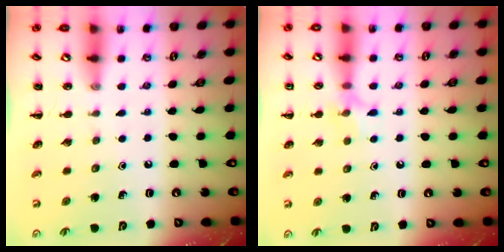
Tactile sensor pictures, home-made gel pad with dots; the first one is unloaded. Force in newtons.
{"total": 7.0, "press": 6.9, "slide": 1.3}